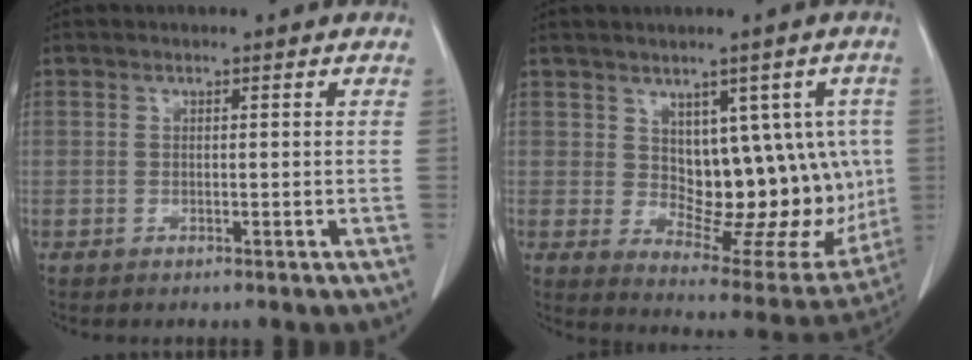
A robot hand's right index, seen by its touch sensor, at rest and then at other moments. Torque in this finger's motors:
{"motor_torque": [0.64, 0.48, 0.17, 0.04]}